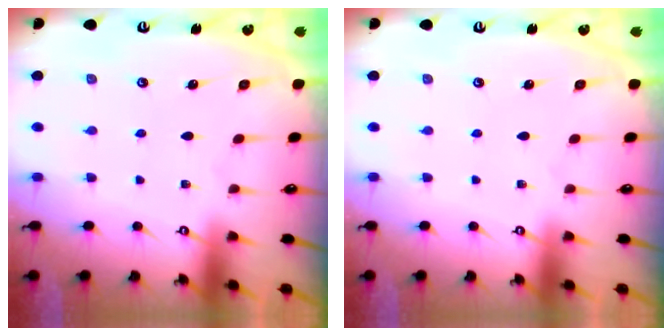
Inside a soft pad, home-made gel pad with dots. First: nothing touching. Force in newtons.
{"total": 0.0}